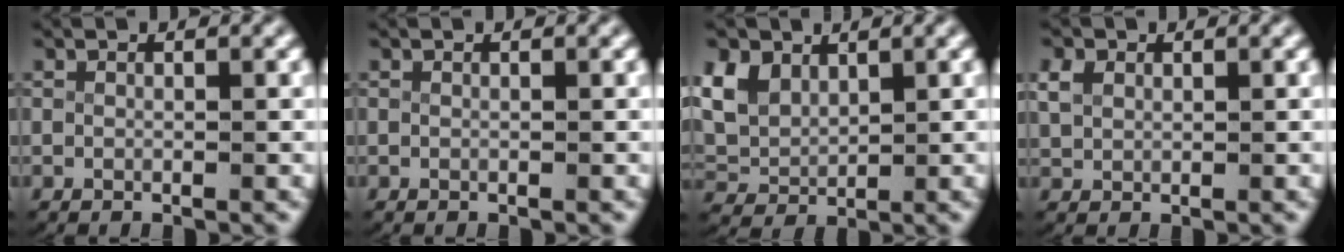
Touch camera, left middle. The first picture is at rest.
{"total": 0.0}
{"total": 5.0, "force": [1.7, 3.9, 2.6], "torque": [-0.089, -0.013, 0.043]}
{"total": 1.6, "force": [0.8, 1.2, 0.8], "torque": [-0.027, -0.004, 0.026]}